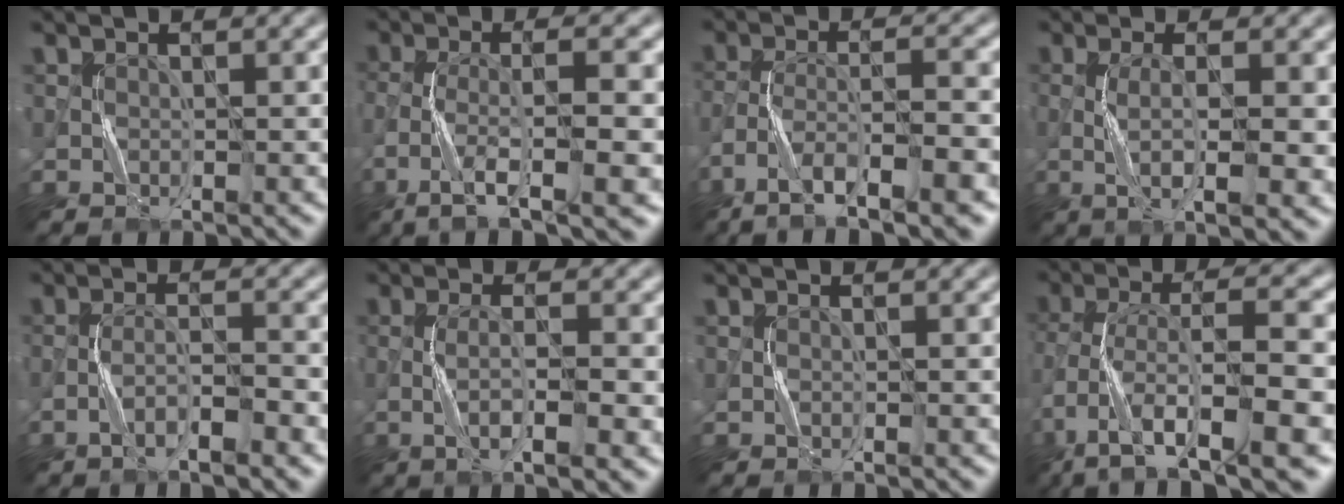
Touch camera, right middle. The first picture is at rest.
{"total": 7.5, "force": [-3.2, 1.7, 6.6], "torque": [-0.124, 0.004, -0.059]}
{"total": 9.1, "force": [-5.7, 2.4, 6.7], "torque": [-0.123, 0.004, -0.097]}
{"total": 4.7, "force": [-0.4, 1.1, 4.6], "torque": [-0.088, -0.003, -0.003]}
{"total": 4.0, "force": [-2.0, 0.7, 3.3], "torque": [-0.062, 0.009, -0.040]}
{"total": 4.4, "force": [-0.9, 0.9, 4.2], "torque": [-0.079, -0.002, -0.016]}
{"total": 0.0}
{"total": 11.7, "force": [-5.1, 3.7, 9.8], "torque": [-0.178, 0.017, -0.088]}